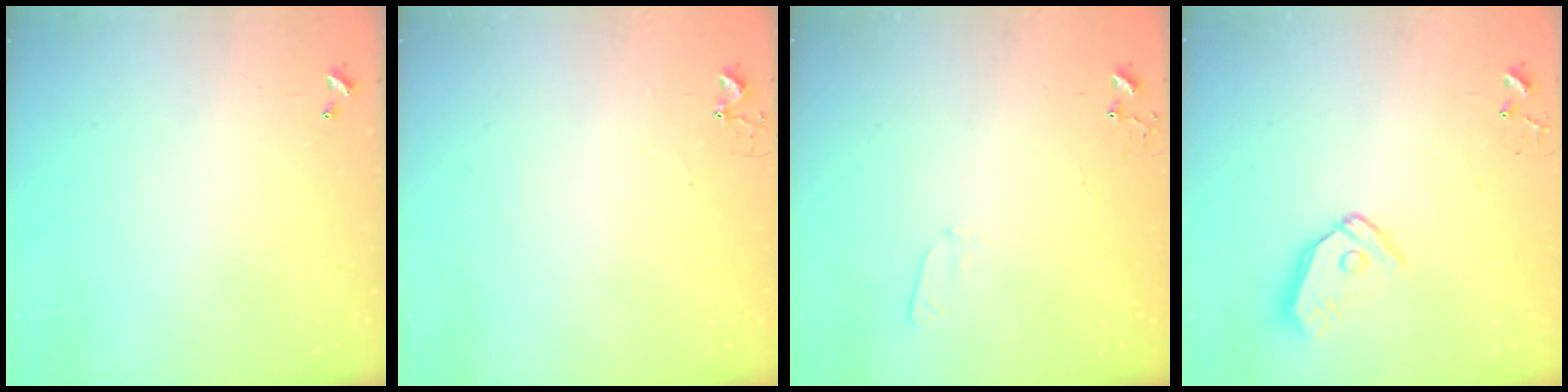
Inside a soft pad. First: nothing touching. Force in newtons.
{"total": 3.7, "press": 3.6, "slide": 0.5}
{"total": 3.9, "press": 3.9, "slide": 0.6}
{"total": 11.1, "press": 11.0, "slide": 1.7}